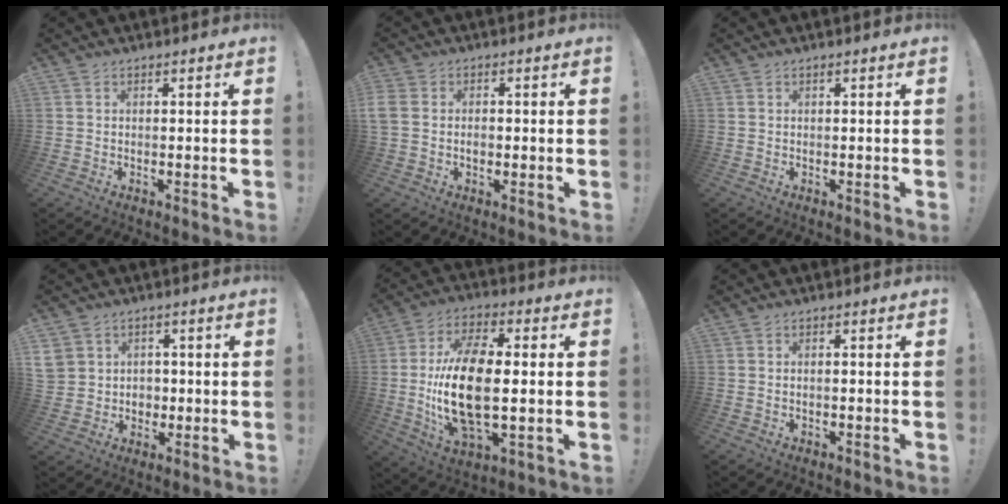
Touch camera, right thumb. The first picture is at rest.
{"total": 3.6, "force": [-0.6, 3.0, 2.0], "torque": [-0.039, 0.004, -0.012]}
{"total": 0.0}
{"total": 6.7, "force": [1.5, 6.3, 1.4], "torque": [-0.028, -0.006, 0.034]}
{"total": 20.1, "force": [-0.3, 9.8, 17.5], "torque": [-0.354, -0.004, -0.008]}
{"total": 0.5, "force": [-0.3, 0.1, 0.4], "torque": [-0.010, 0.000, -0.005]}